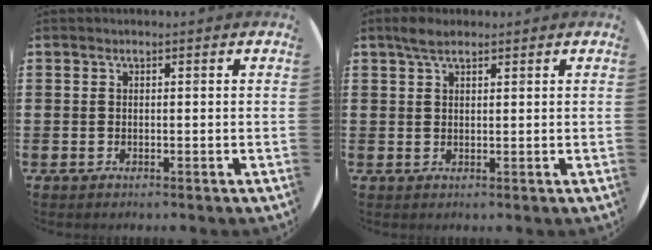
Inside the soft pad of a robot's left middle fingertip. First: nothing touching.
{"total": 2.4, "force": [1.8, 0.9, 1.4], "torque": [-0.030, 0.006, 0.032]}